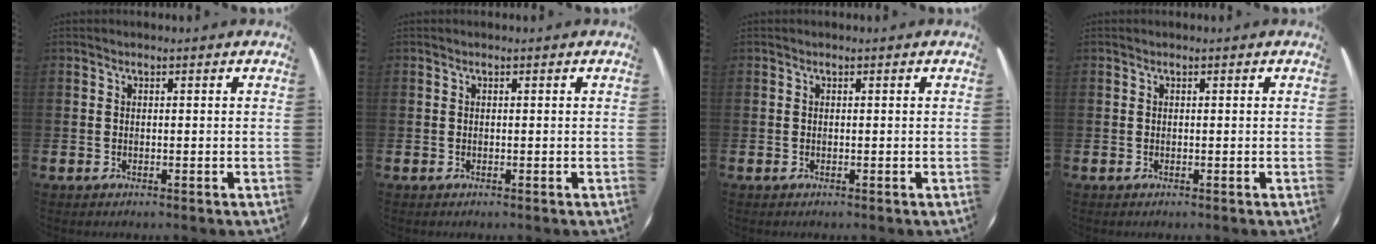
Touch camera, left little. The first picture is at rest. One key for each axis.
{"total": 0.0}
{"total": 0.0}
{"total": 0.0}